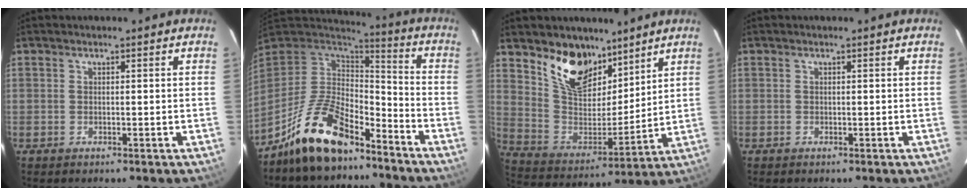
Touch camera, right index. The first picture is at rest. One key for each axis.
{"total": 17.3, "fx": -12.3, "fy": 6.7, "fz": 10.1, "tx": -0.209, "ty": 0.000, "tz": -0.221}
{"total": 15.2, "fx": 10.4, "fy": 8.3, "fz": 7.4, "tx": -0.153, "ty": -0.005, "tz": 0.199}
{"total": 0.0}